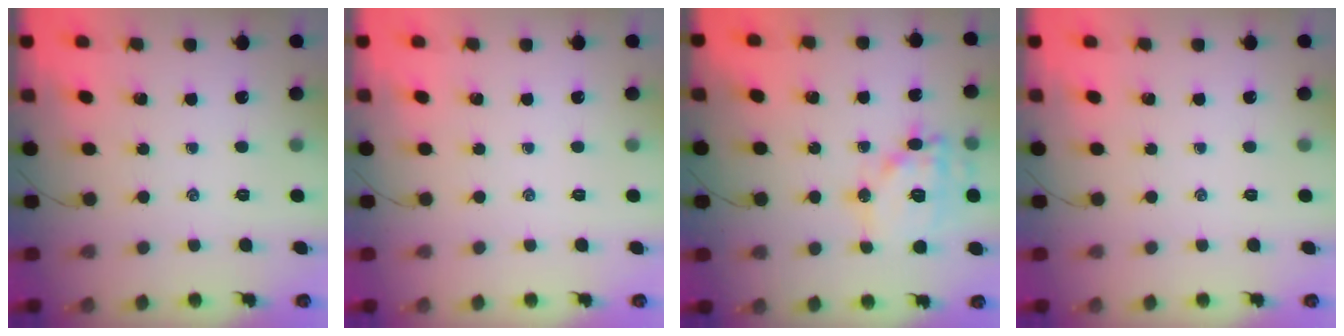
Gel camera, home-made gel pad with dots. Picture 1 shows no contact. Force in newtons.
{"total": 0.0}
{"total": 15.4, "press": 15.3, "slide": 1.7}
{"total": 0.0}